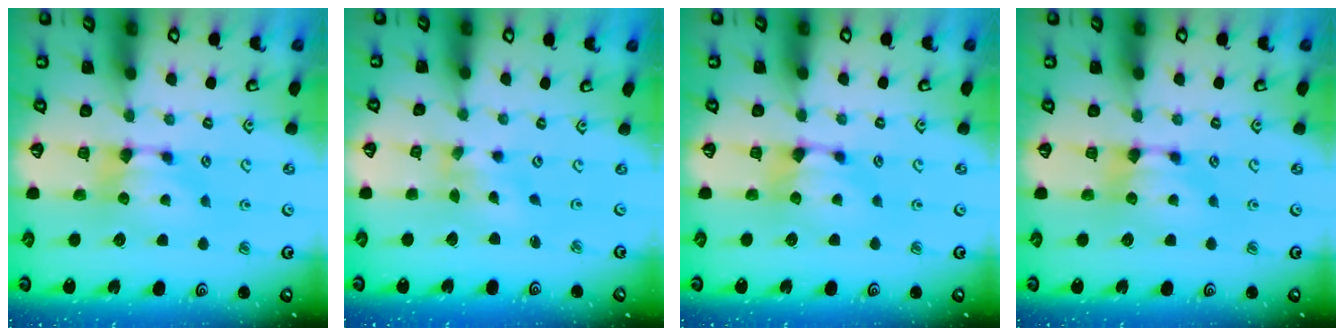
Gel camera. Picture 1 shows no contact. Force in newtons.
{"total": 1.5, "press": 1.0, "slide": 1.1}
{"total": 1.1, "press": 0.4, "slide": 1.0}
{"total": 0.0}